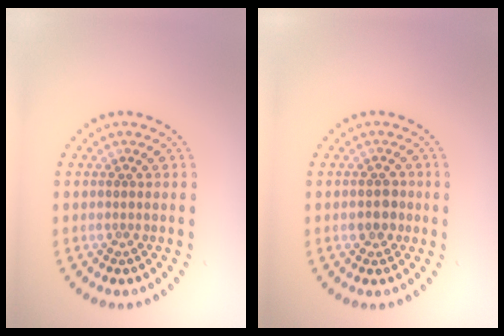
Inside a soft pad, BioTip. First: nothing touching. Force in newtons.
{"total": 1.8, "press": 1.8, "slide": 0.4}